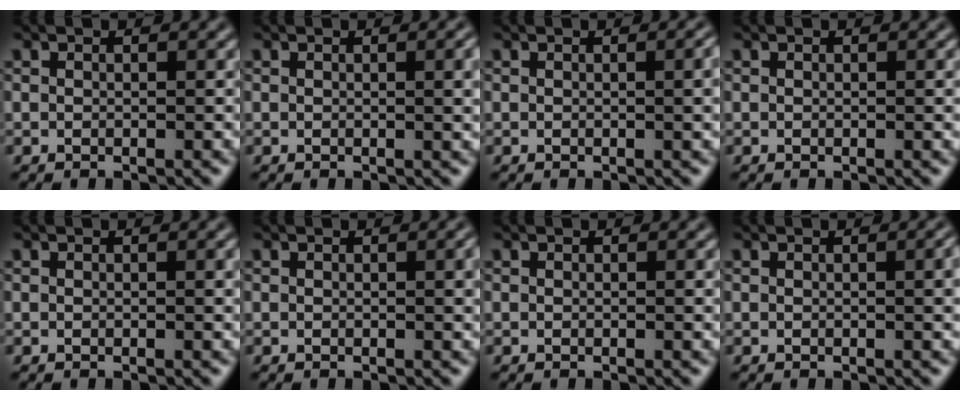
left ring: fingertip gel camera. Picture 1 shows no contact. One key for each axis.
{"total": 2.5, "fx": 0.3, "fy": 0.8, "fz": 2.4, "tx": -0.024, "ty": 0.003, "tz": 0.000}
{"total": 2.5, "fx": 0.2, "fy": 0.8, "fz": 2.4, "tx": -0.022, "ty": 0.004, "tz": -0.002}
{"total": 0.6, "fx": 0.0, "fy": 0.1, "fz": 0.6, "tx": -0.006, "ty": 0.000, "tz": 0.000}
{"total": 0.9, "fx": 0.1, "fy": 0.2, "fz": 0.9, "tx": -0.011, "ty": 0.001, "tz": 0.001}
{"total": 1.7, "fx": 0.2, "fy": 0.4, "fz": 1.6, "tx": -0.018, "ty": 0.003, "tz": 0.002}
{"total": 0.7, "fx": 0.1, "fy": 0.1, "fz": 0.7, "tx": -0.008, "ty": 0.000, "tz": 0.000}
{"total": 2.1, "fx": 0.2, "fy": 0.6, "fz": 2.0, "tx": -0.020, "ty": 0.003, "tz": 0.000}